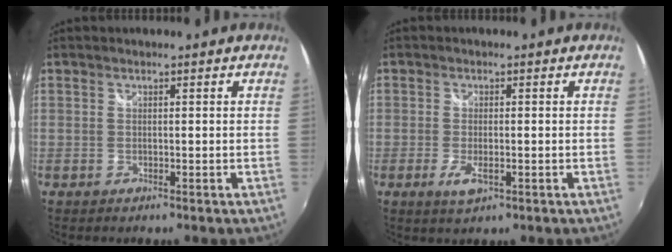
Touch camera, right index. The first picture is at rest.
{"total": 3.7, "force": [-1.4, 1.3, 3.2], "torque": [-0.065, -0.010, -0.024]}